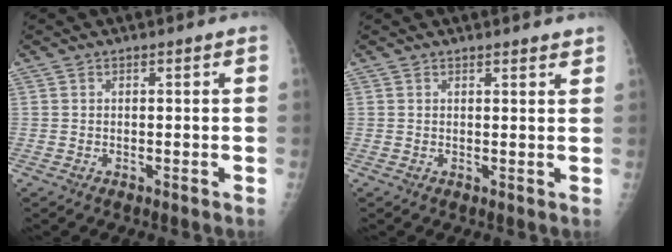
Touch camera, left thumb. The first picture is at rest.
{"total": 2.3, "force": [2.2, 0.4, 0.8], "torque": [-0.005, -0.010, 0.023]}